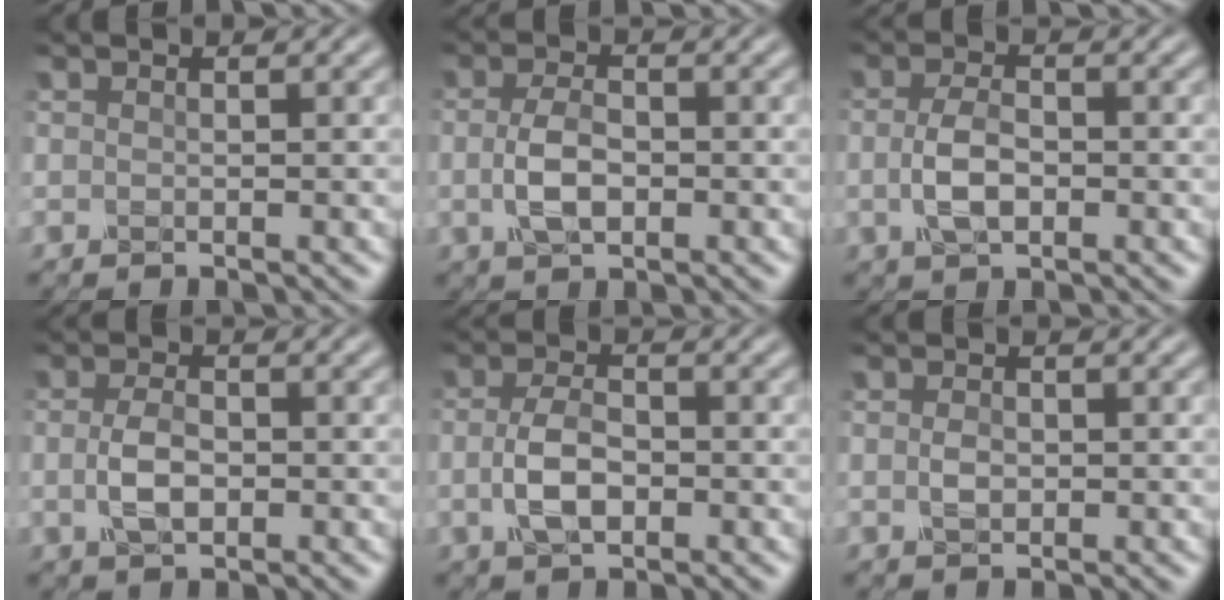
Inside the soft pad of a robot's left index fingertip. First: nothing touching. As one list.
[{"total": 3.4, "force": [-0.4, 1.9, 2.8], "torque": [-0.060, -0.001, -0.009]}, {"total": 3.3, "force": [-0.5, 1.8, 2.7], "torque": [-0.058, -0.001, -0.010]}, {"total": 3.0, "force": [-0.3, 1.7, 2.4], "torque": [-0.053, -0.002, -0.006]}, {"total": 3.7, "force": [-0.6, 2.1, 3.1], "torque": [-0.067, -0.001, -0.013]}, {"total": 1.4, "force": [0.0, 0.9, 1.0], "torque": [-0.021, -0.002, 0.000]}]